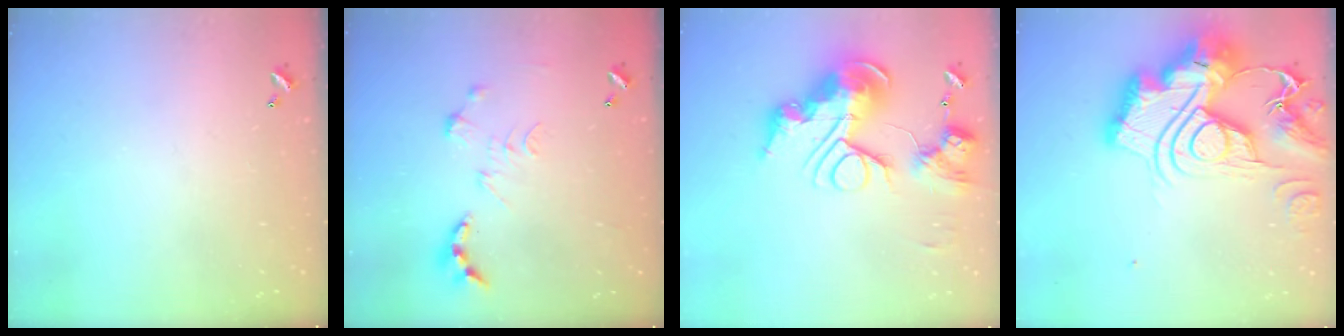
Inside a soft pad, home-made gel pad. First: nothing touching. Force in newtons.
{"total": 0.0}
{"total": 0.9, "press": 0.9, "slide": 0.0}
{"total": 0.6, "press": 0.6, "slide": 0.0}